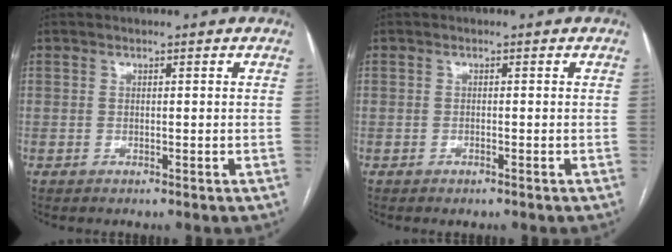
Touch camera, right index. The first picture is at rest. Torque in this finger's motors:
{"motor_torque": [0.05, 0.00, -0.01, 0.00]}